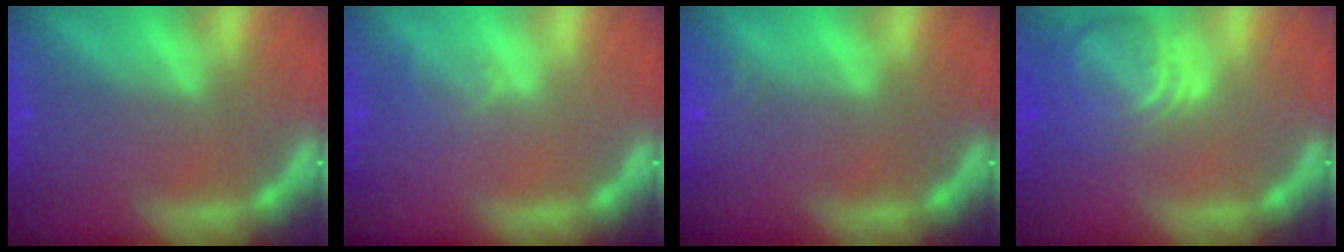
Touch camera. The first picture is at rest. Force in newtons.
{"total": 1.5}
{"total": 1.9}
{"total": 7.0}